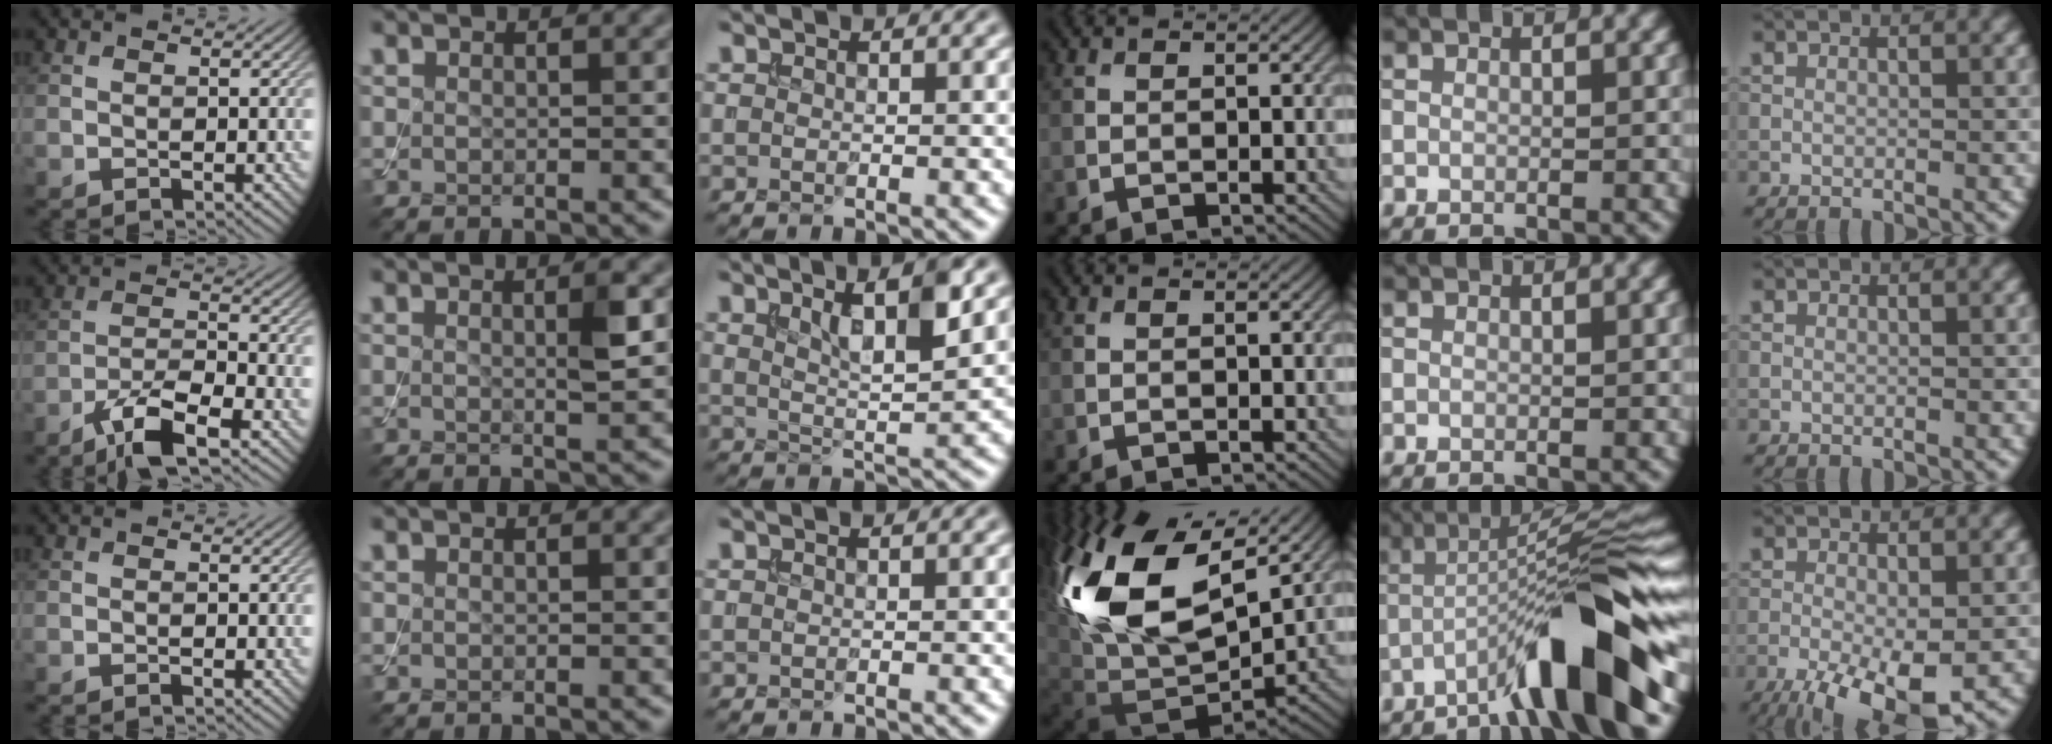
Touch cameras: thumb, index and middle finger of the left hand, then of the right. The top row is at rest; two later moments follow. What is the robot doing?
{"motion": "assemble", "object": "toy tower of hanoi"}